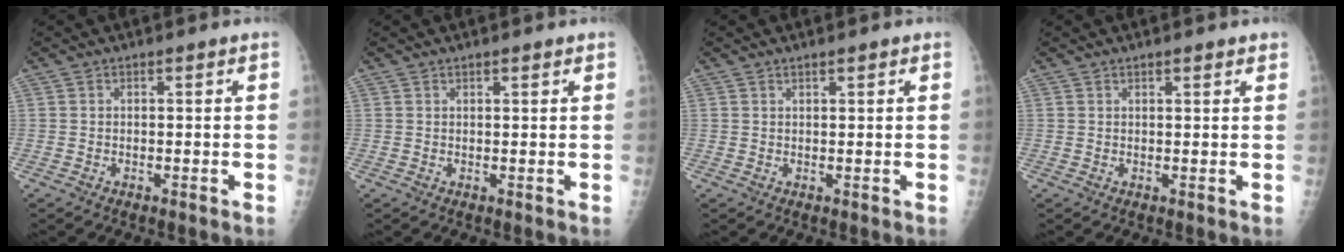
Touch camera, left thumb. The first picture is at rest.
{"total": 1.3, "force": [0.9, 0.3, 0.8], "torque": [-0.012, -0.003, 0.013]}
{"total": 1.1, "force": [0.8, 0.3, 0.7], "torque": [-0.010, -0.002, 0.012]}
{"total": 2.0, "force": [1.5, 0.5, 1.2], "torque": [-0.011, -0.003, 0.018]}